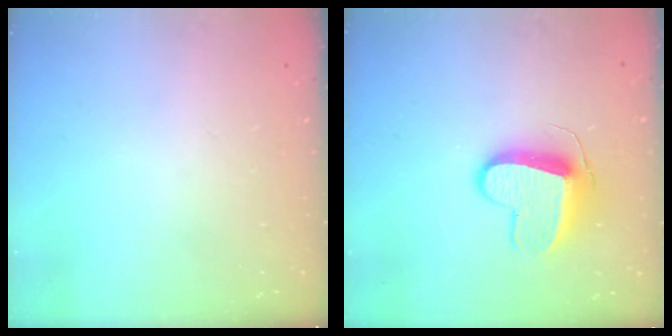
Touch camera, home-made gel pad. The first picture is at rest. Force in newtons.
{"total": 10.6, "press": 10.6, "slide": 0.4}